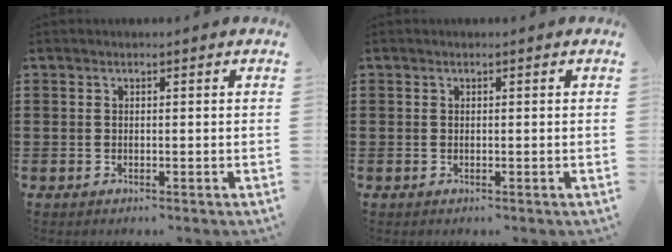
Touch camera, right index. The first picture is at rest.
{"total": 0.0}